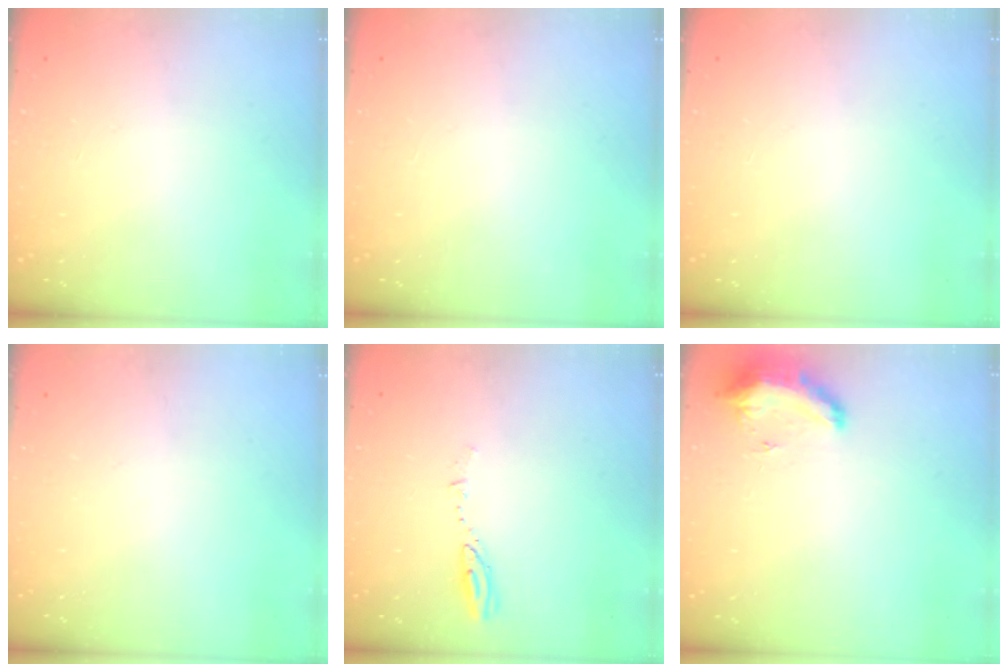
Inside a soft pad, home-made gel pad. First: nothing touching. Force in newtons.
{"total": 0.0}
{"total": 0.0}
{"total": 0.0}
{"total": 3.1, "press": 3.1, "slide": 0.3}
{"total": 8.8, "press": 8.8, "slide": 0.7}